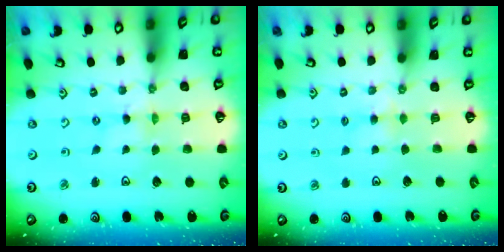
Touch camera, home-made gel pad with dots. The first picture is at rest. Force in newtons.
{"total": 2.4, "press": 2.4, "slide": 0.4}